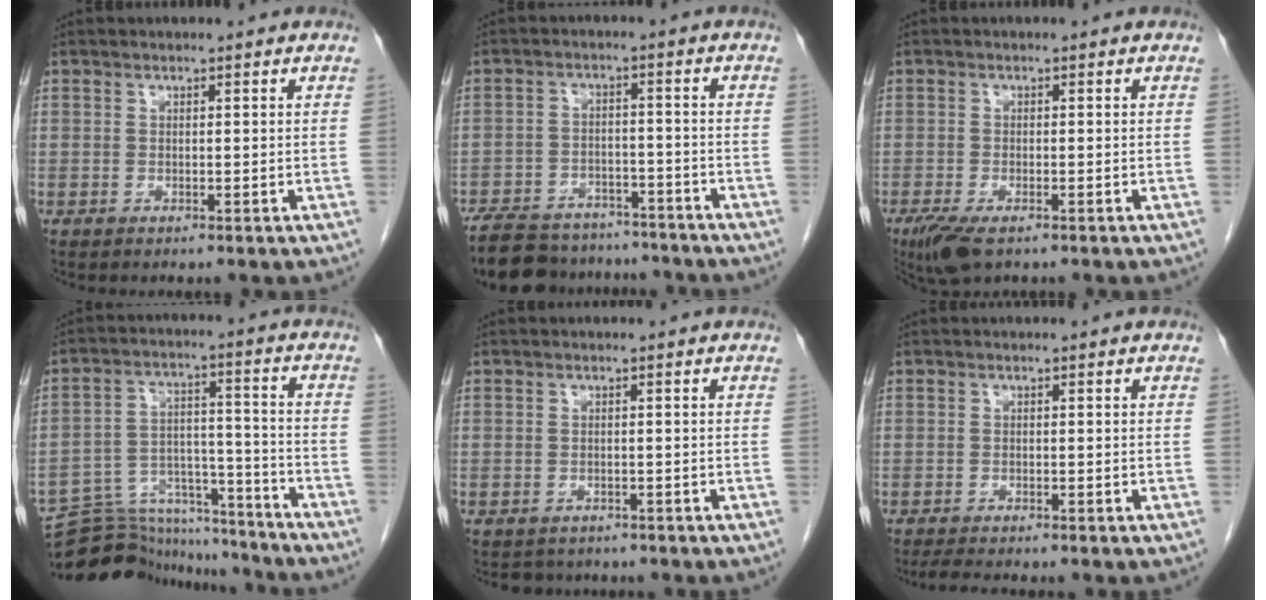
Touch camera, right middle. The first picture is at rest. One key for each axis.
{"total": 15.6, "fx": -13.6, "fy": 5.6, "fz": 5.0, "tx": -0.105, "ty": 0.006, "tz": -0.197}
{"total": 4.9, "fx": -3.2, "fy": 1.5, "fz": 3.4, "tx": -0.070, "ty": -0.012, "tz": -0.054}
{"total": 15.5, "fx": -15.0, "fy": 3.5, "fz": 1.6, "tx": -0.030, "ty": 0.043, "tz": -0.232}
{"total": 2.8, "fx": -2.4, "fy": 1.3, "fz": -0.2, "tx": -0.004, "ty": 0.001, "tz": -0.034}
{"total": 3.4, "fx": -3.0, "fy": 0.1, "fz": 1.6, "tx": -0.030, "ty": -0.012, "tz": -0.047}